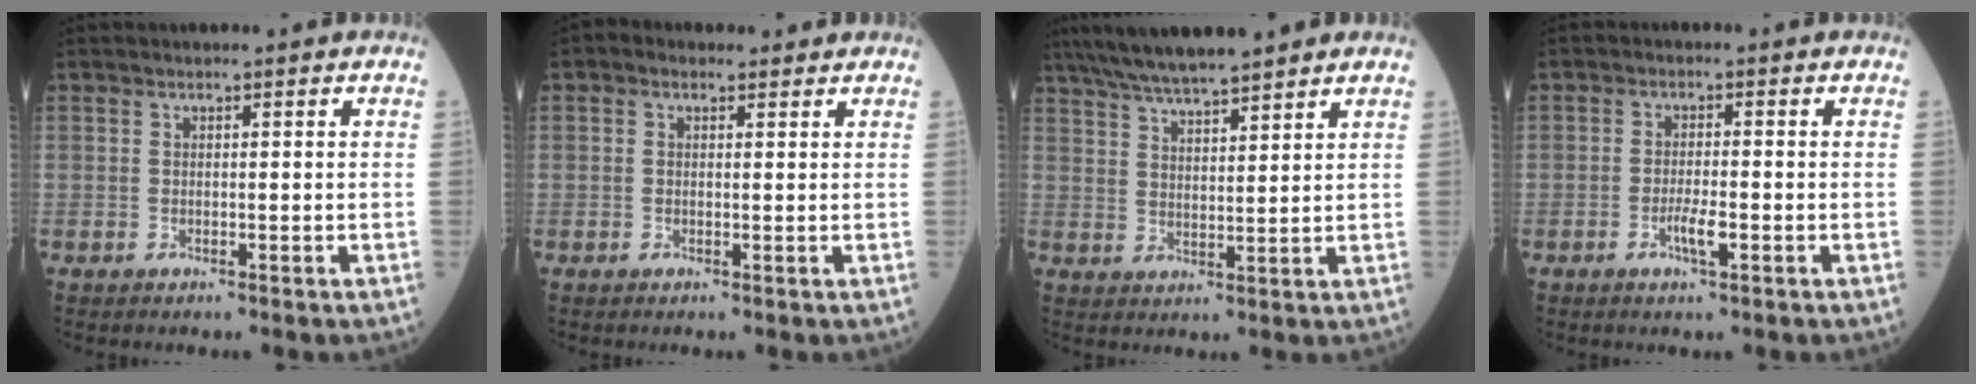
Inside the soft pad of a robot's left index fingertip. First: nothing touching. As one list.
[{"total": 2.1, "force": [1.3, 1.4, 0.9], "torque": [-0.019, 0.021, 0.019]}, {"total": 11.6, "force": [9.9, 1.1, 5.9], "torque": [-0.102, 0.027, 0.164]}, {"total": 2.9, "force": [-1.2, 0.4, 2.6], "torque": [-0.052, -0.001, -0.022]}]